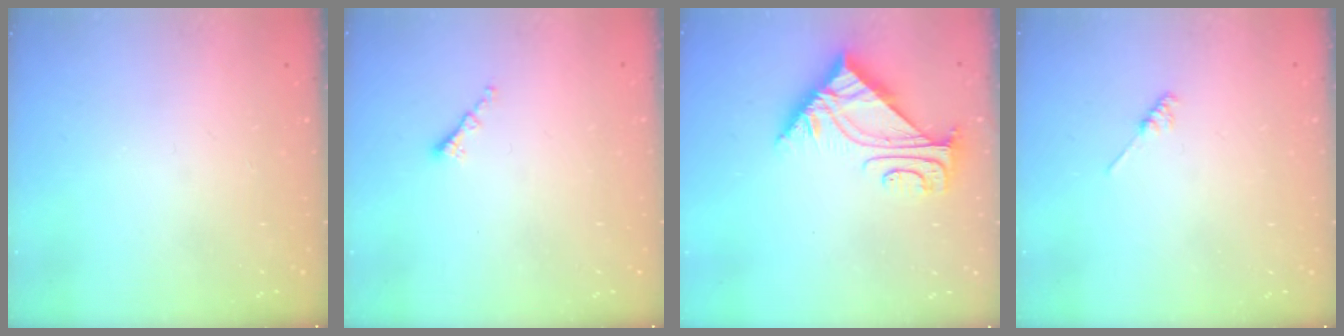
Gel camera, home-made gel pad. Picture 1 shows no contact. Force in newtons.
{"total": 1.3, "press": 1.2, "slide": 0.5}
{"total": 6.0, "press": 6.0, "slide": 0.8}
{"total": 1.8, "press": 1.7, "slide": 0.4}